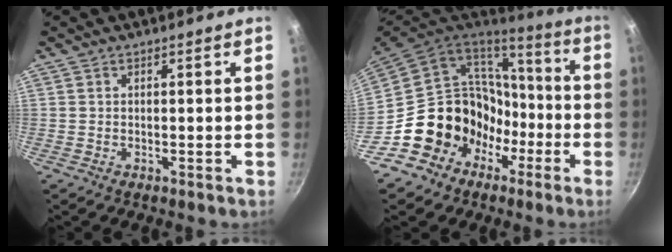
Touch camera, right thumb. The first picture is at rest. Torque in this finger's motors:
{"motor_torque": [0.29, 0.57, 1.35, -1.28, 0.13]}